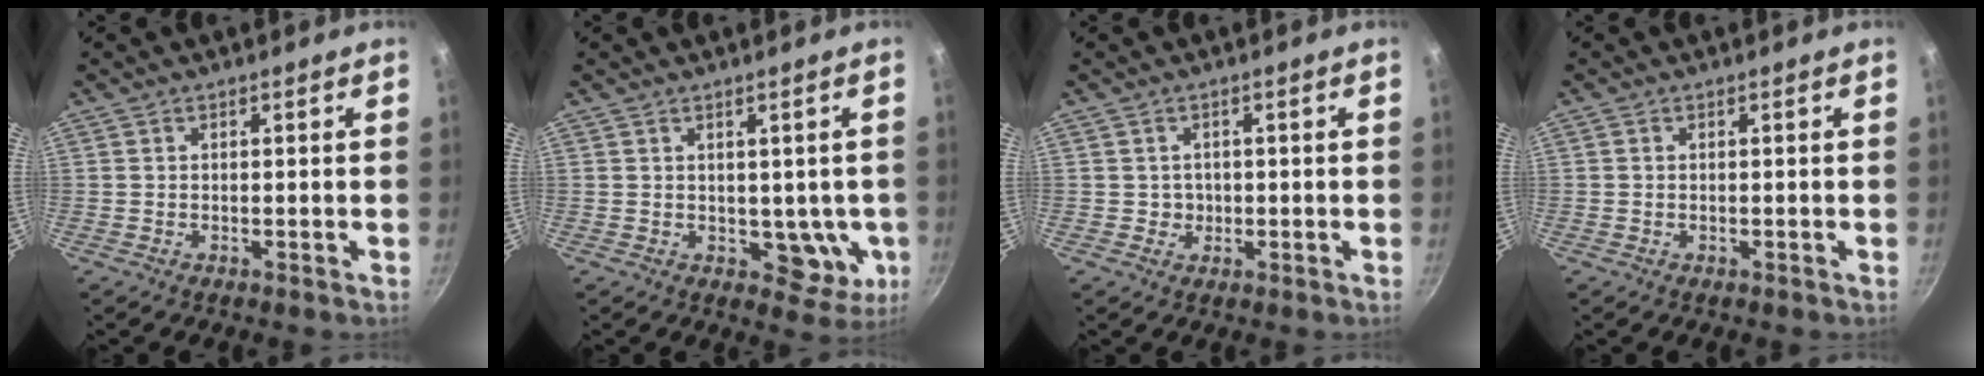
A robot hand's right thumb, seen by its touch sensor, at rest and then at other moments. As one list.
[{"total": 6.8, "force": [0.1, 4.6, 5.0], "torque": [-0.036, -0.003, 0.012]}, {"total": 2.0, "force": [0.0, 2.0, 0.4], "torque": [0.009, 0.000, 0.000]}, {"total": 0.0}]